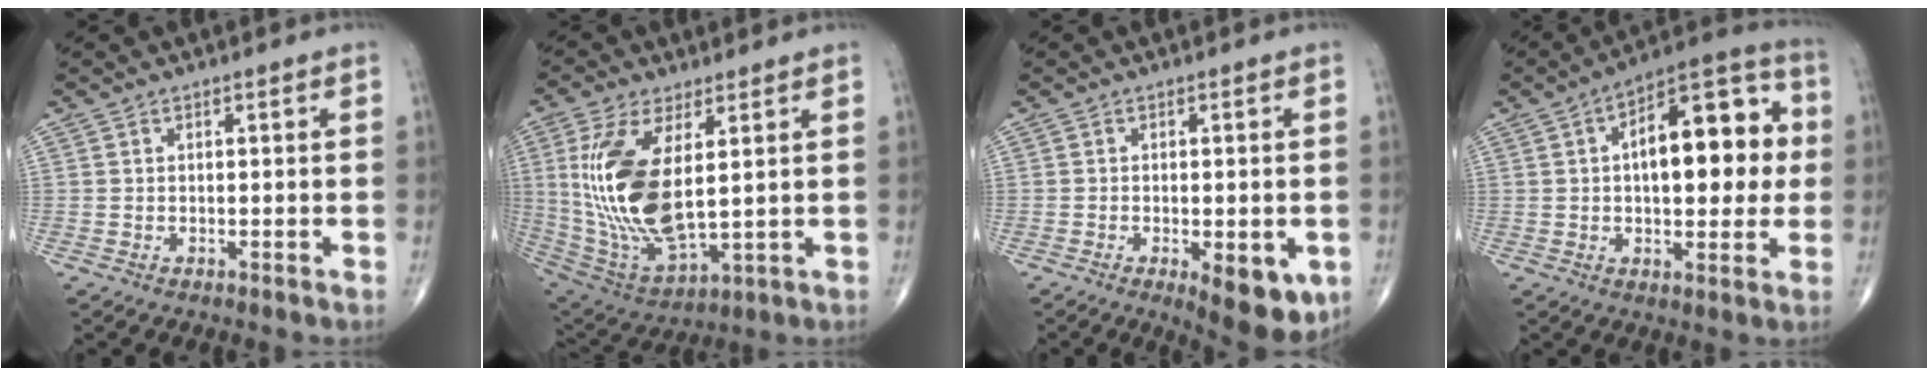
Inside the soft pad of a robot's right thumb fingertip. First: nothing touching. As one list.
[{"total": 19.1, "force": [2.9, 8.4, 16.9], "torque": [-0.349, -0.024, 0.071]}, {"total": 9.7, "force": [-3.4, 3.9, 8.2], "torque": [-0.090, -0.007, -0.039]}, {"total": 18.6, "force": [2.2, 8.8, 16.2], "torque": [-0.194, 0.031, 0.025]}]